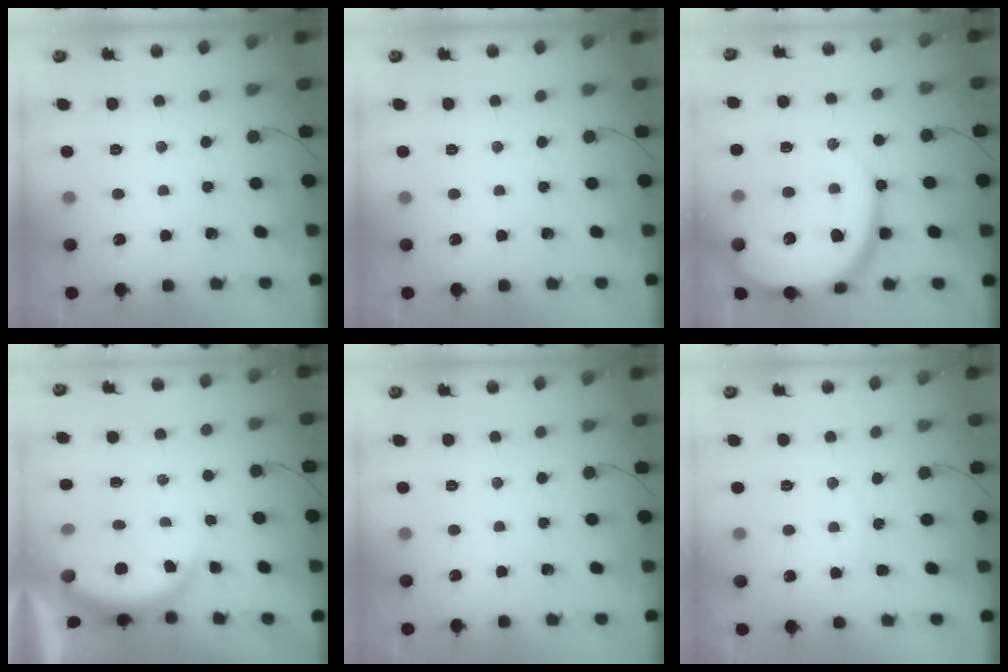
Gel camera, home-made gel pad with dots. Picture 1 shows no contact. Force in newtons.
{"total": 0.0}
{"total": 23.5, "press": 23.5, "slide": 1.9}
{"total": 5.1, "press": 5.0, "slide": 0.9}
{"total": 0.0}
{"total": 6.1, "press": 6.1, "slide": 0.4}